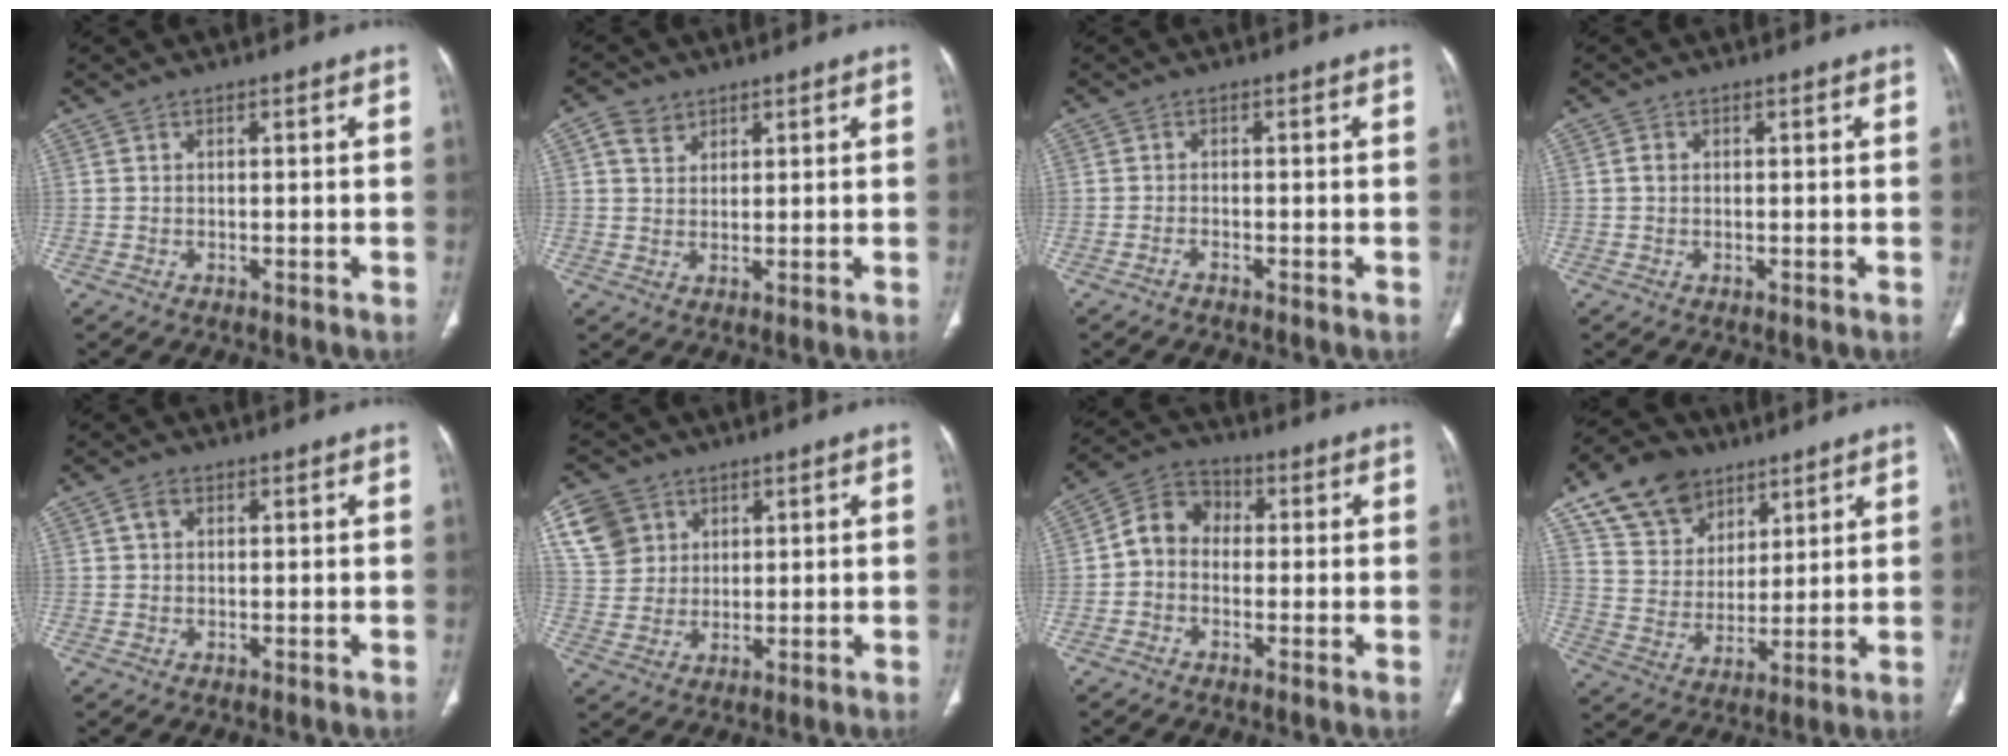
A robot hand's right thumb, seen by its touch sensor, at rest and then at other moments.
{"total": 3.9, "force": [2.1, 3.0, 1.4], "torque": [-0.015, -0.008, 0.041]}
{"total": 0.9, "force": [-0.8, 0.1, 0.3], "torque": [-0.009, 0.007, -0.017]}
{"total": 0.9, "force": [0.0, 0.8, 0.5], "torque": [-0.007, 0.002, -0.001]}
{"total": 1.9, "force": [0.6, 1.3, 1.1], "torque": [-0.020, 0.004, 0.011]}
{"total": 9.1, "force": [3.9, 7.7, 2.9], "torque": [-0.033, -0.002, 0.084]}
{"total": 6.9, "force": [-0.6, 5.7, 3.8], "torque": [-0.049, 0.027, -0.031]}
{"total": 14.6, "force": [8.8, 10.2, 5.6], "torque": [-0.071, -0.022, 0.166]}